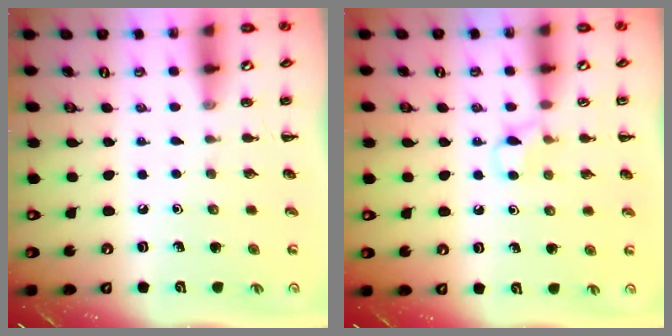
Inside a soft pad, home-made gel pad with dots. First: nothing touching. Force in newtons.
{"total": 5.5, "press": 5.2, "slide": 1.9}